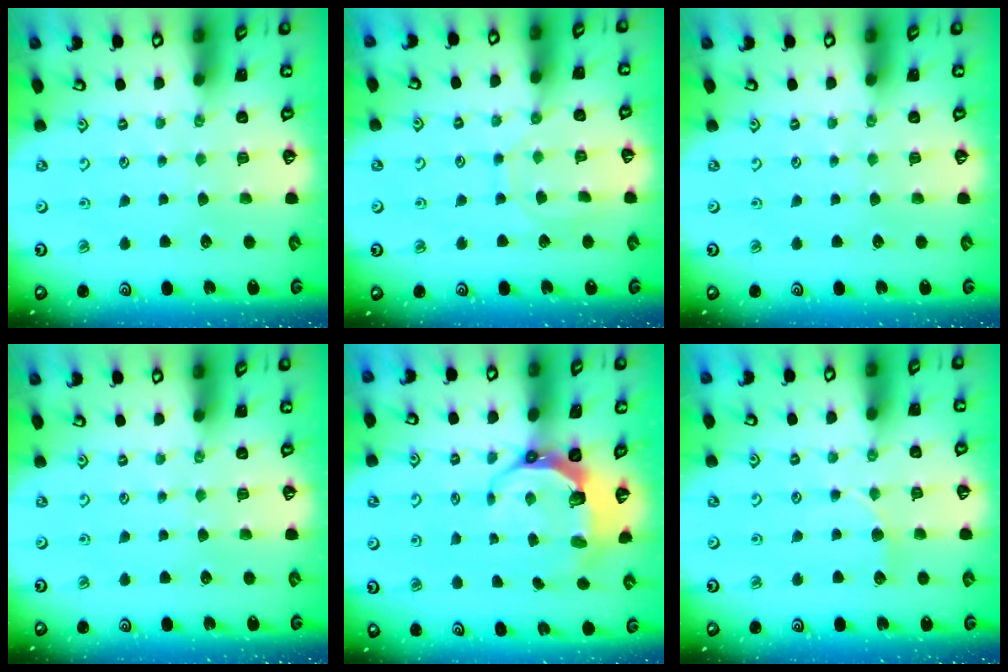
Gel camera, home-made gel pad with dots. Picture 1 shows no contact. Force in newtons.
{"total": 8.9, "press": 8.9, "slide": 0.6}
{"total": 0.0}
{"total": 0.0}
{"total": 8.1, "press": 6.9, "slide": 4.2}
{"total": 5.2, "press": 5.1, "slide": 0.6}